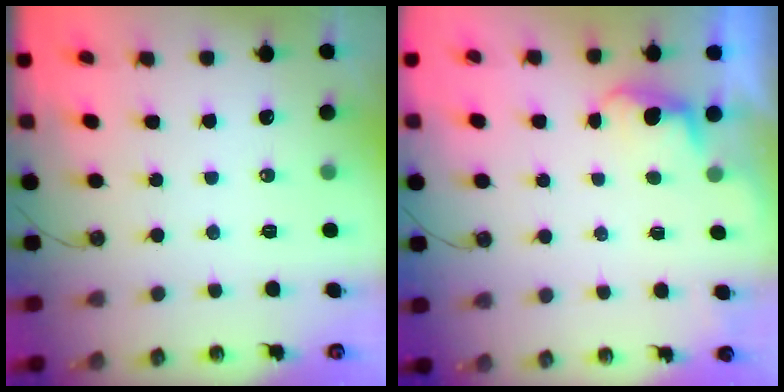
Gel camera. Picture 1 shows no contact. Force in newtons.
{"total": 1.2, "press": 0.9, "slide": 0.7}